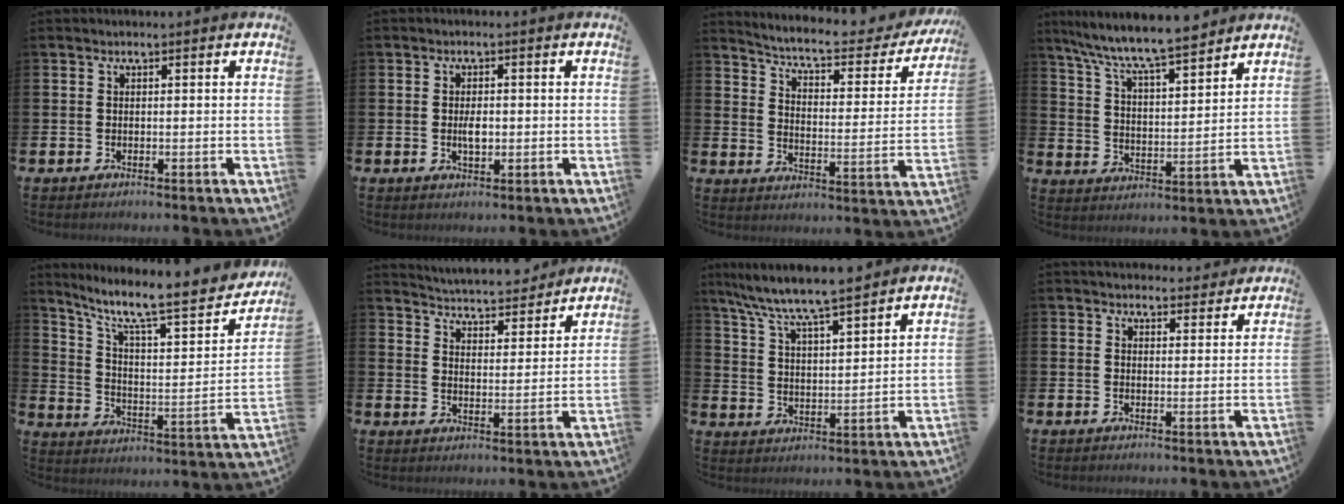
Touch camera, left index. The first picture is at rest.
{"total": 2.4, "force": [-0.1, 1.2, 2.1], "torque": [-0.035, 0.001, -0.004]}
{"total": 6.0, "force": [5.3, 1.0, 2.6], "torque": [-0.068, -0.041, 0.081]}
{"total": 8.8, "force": [8.2, 0.7, 3.0], "torque": [-0.092, -0.053, 0.145]}
{"total": 10.3, "force": [7.8, 2.6, 6.3], "torque": [-0.130, -0.056, 0.119]}
{"total": 4.9, "force": [4.9, 0.5, 0.3], "torque": [-0.023, -0.043, 0.081]}
{"total": 7.9, "force": [7.5, 0.5, 2.7], "torque": [-0.084, -0.046, 0.132]}
{"total": 3.3, "force": [3.2, 0.9, 0.1], "torque": [0.003, -0.017, 0.056]}